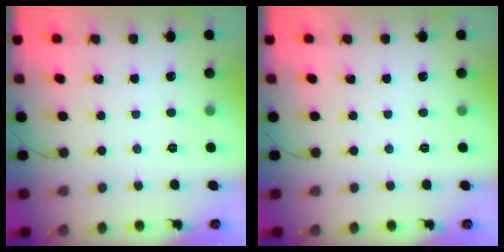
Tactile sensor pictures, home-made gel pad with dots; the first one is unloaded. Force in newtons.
{"total": 0.0}